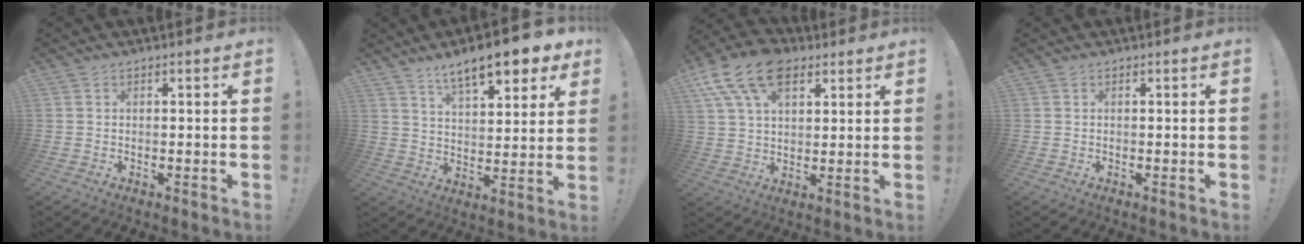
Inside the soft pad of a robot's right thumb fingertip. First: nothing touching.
{"total": 13.1, "force": [9.0, 3.9, 8.6], "torque": [-0.133, -0.054, 0.149]}
{"total": 15.7, "force": [7.9, 9.7, 9.5], "torque": [-0.170, -0.027, 0.147]}
{"total": 0.0}